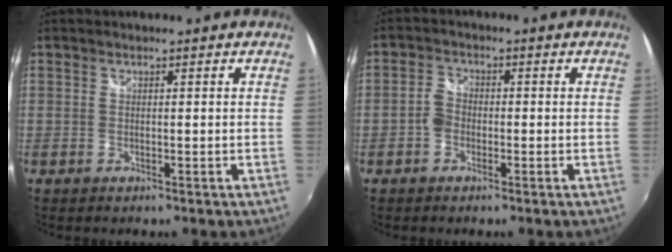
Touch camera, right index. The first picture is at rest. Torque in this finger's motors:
{"motor_torque": [0.58, 0.19, 0.19, 0.05]}